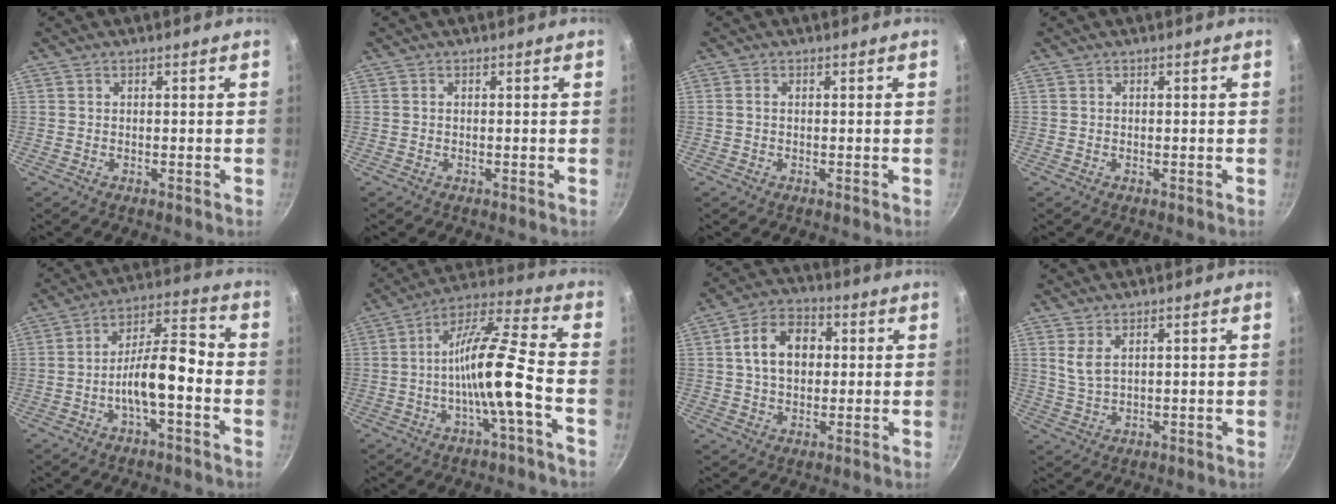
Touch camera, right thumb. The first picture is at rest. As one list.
[{"total": 0.0}, {"total": 0.8, "force": [0.0, 0.5, 0.6], "torque": [-0.013, 0.003, -0.002]}, {"total": 0.0}, {"total": 10.4, "force": [-3.4, 3.7, 9.2], "torque": [-0.147, 0.049, -0.061]}, {"total": 13.8, "force": [-3.8, 1.6, 13.2], "torque": [-0.229, 0.040, -0.076]}, {"total": 10.4, "force": [1.6, 7.4, 7.1], "torque": [-0.094, 0.016, 0.016]}, {"total": 3.6, "force": [1.7, 1.6, 2.7], "torque": [-0.052, -0.014, 0.038]}]